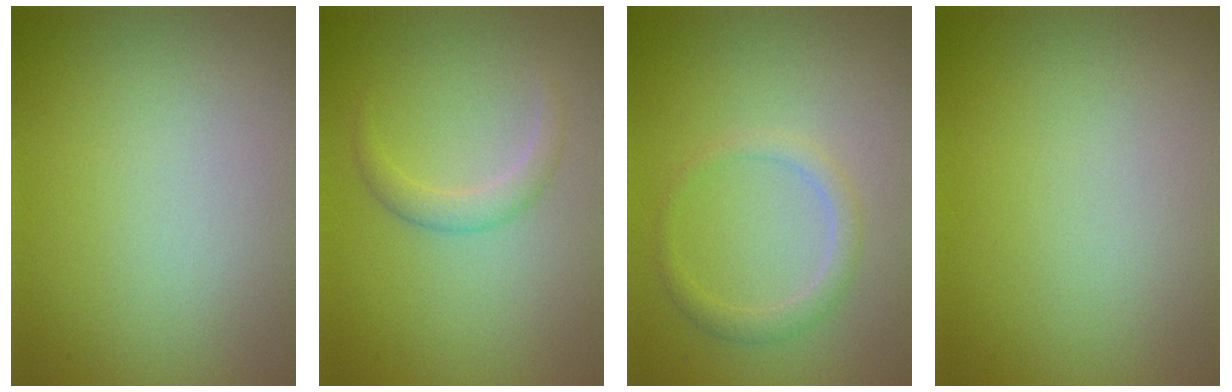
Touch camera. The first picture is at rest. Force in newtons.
{"total": 1.7, "press": 1.7, "slide": 0.1}
{"total": 1.8, "press": 1.8, "slide": 0.1}
{"total": 0.0}